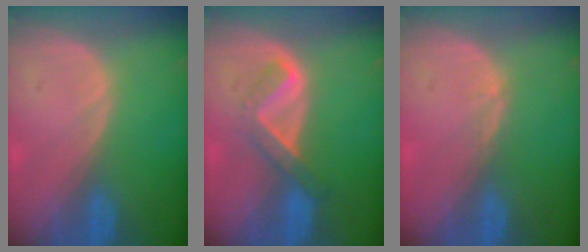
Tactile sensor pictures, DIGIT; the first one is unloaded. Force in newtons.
{"total": 5.2, "press": 4.5, "slide": 2.6}
{"total": 0.6, "press": 0.4, "slide": 0.4}